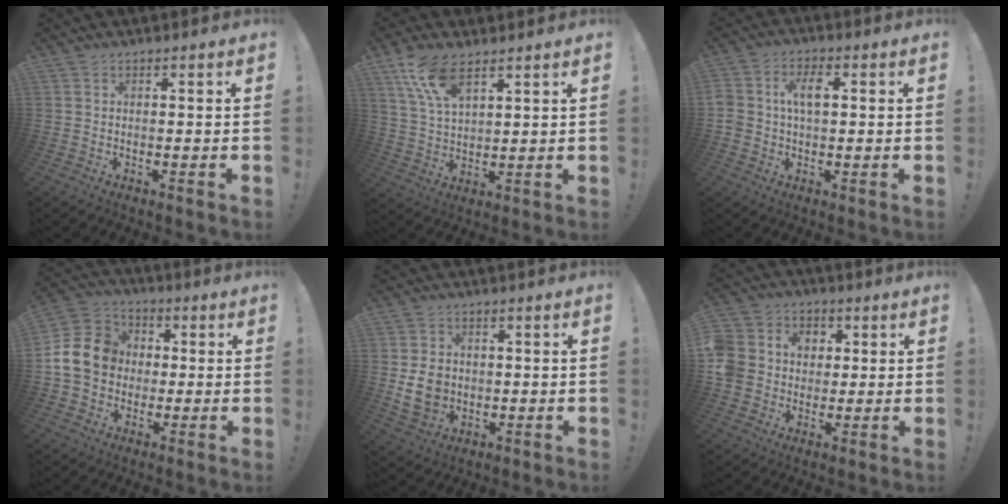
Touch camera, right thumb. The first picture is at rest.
{"total": 10.7, "force": [6.8, 4.3, 7.1], "torque": [-0.138, -0.023, 0.130]}
{"total": 6.9, "force": [0.8, 4.5, 5.2], "torque": [-0.087, 0.014, 0.013]}
{"total": 15.1, "force": [0.7, 12.9, 7.8], "torque": [-0.143, 0.015, 0.021]}
{"total": 8.5, "force": [-0.3, 6.9, 4.9], "torque": [-0.083, 0.002, -0.004]}
{"total": 10.1, "force": [-0.2, 9.5, 3.6], "torque": [-0.055, 0.009, 0.004]}